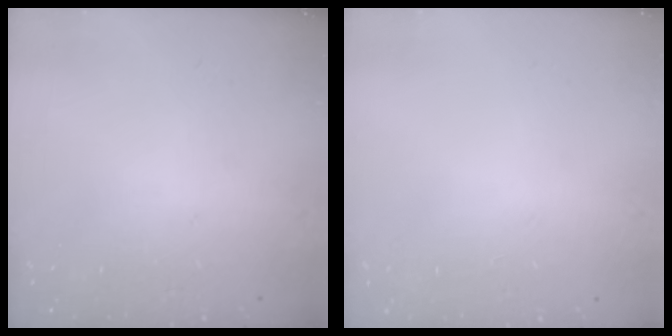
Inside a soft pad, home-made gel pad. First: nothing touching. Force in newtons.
{"total": 0.5, "press": 0.5, "slide": 0.1}